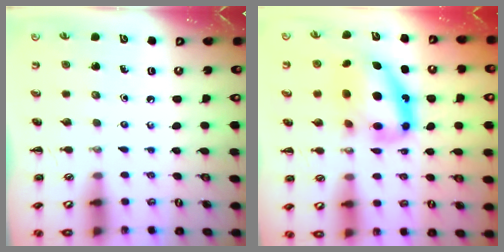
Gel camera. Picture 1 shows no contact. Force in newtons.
{"total": 13.9, "press": 13.5, "slide": 3.3}